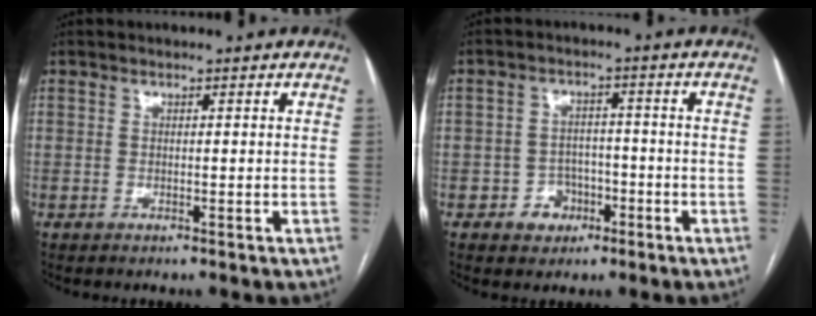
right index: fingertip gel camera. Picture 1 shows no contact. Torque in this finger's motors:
{"motor_torque": [-0.13, -0.10, -0.41, -0.20]}